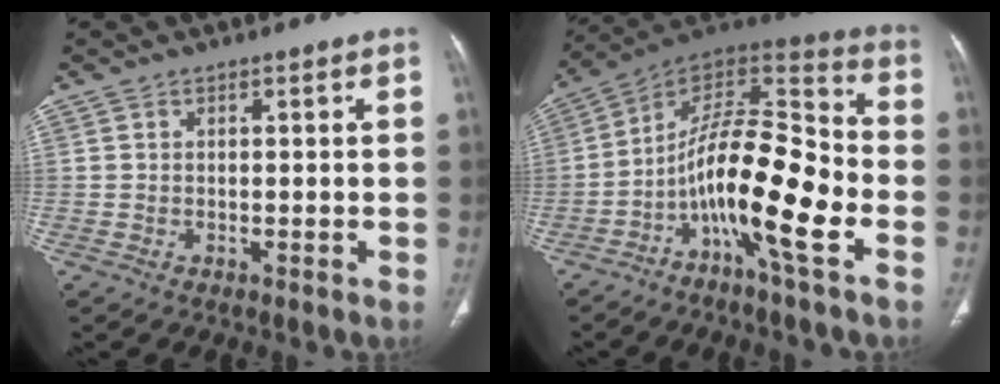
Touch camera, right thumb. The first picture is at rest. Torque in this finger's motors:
{"motor_torque": [2.78, 2.22, 2.08, -0.69, 0.23]}